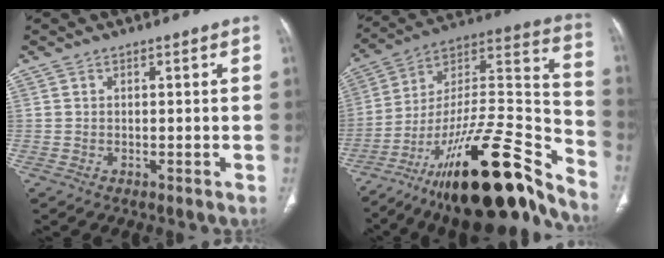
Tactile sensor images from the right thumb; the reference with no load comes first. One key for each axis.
{"total": 30.7, "fx": -21.3, "fy": 7.7, "fz": 20.8, "tx": -0.270, "ty": 0.099, "tz": -0.352}